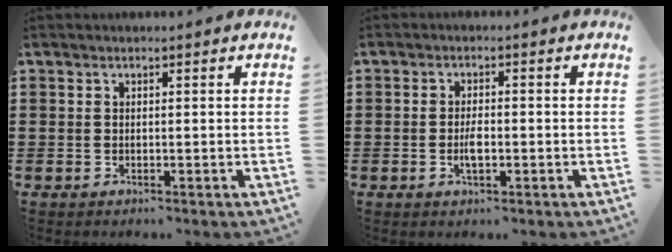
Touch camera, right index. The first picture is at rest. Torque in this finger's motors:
{"motor_torque": [2.14, 0.00, 0.32, 0.11]}